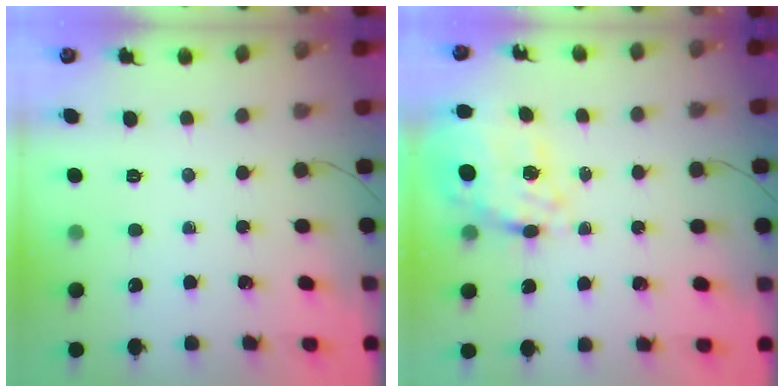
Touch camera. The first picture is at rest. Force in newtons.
{"total": 12.9, "press": 12.1, "slide": 4.5}